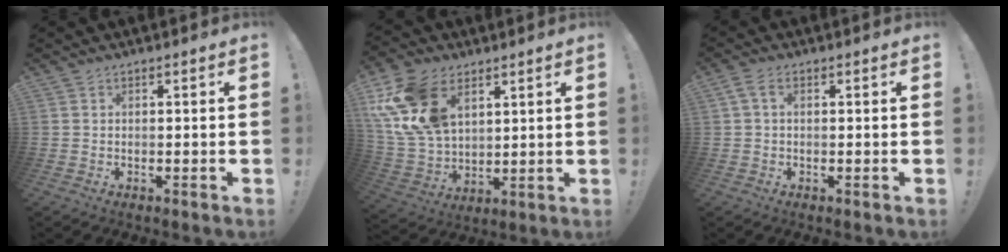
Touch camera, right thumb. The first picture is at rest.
{"total": 19.0, "force": [8.6, 12.7, 11.3], "torque": [-0.227, -0.041, 0.165]}
{"total": 3.0, "force": [0.6, 1.9, 2.3], "torque": [-0.044, 0.009, 0.012]}